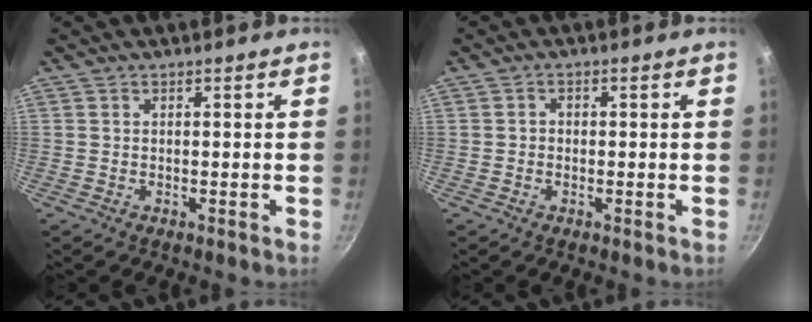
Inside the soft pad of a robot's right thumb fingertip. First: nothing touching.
{"total": 1.1, "force": [-0.3, 1.0, 0.5], "torque": [-0.008, 0.005, -0.007]}